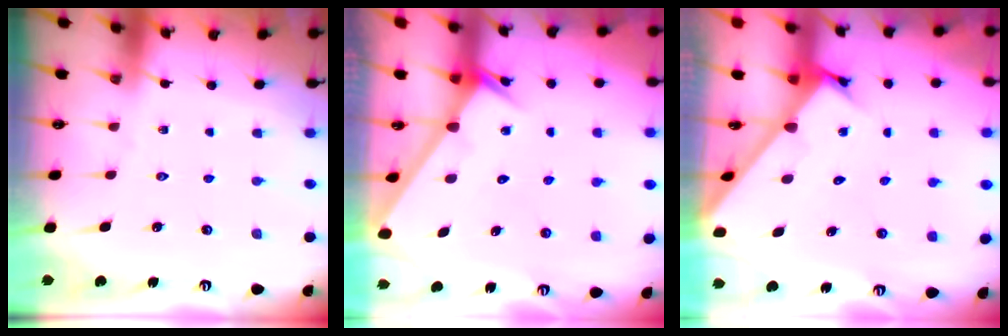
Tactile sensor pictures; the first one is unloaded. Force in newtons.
{"total": 2.5, "press": 2.5, "slide": 0.0}
{"total": 2.4, "press": 2.4, "slide": 0.2}